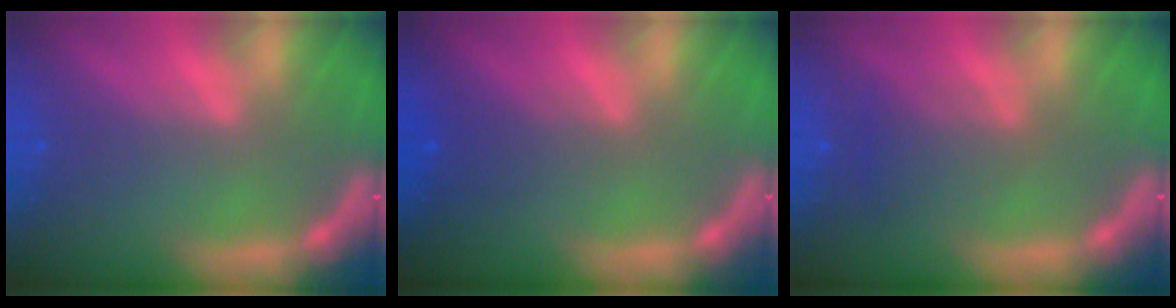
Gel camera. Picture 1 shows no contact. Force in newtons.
{"total": 2.0}
{"total": 2.5}